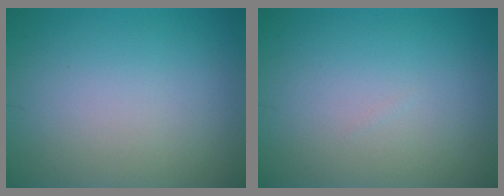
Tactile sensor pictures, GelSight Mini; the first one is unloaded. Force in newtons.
{"total": 0.0}